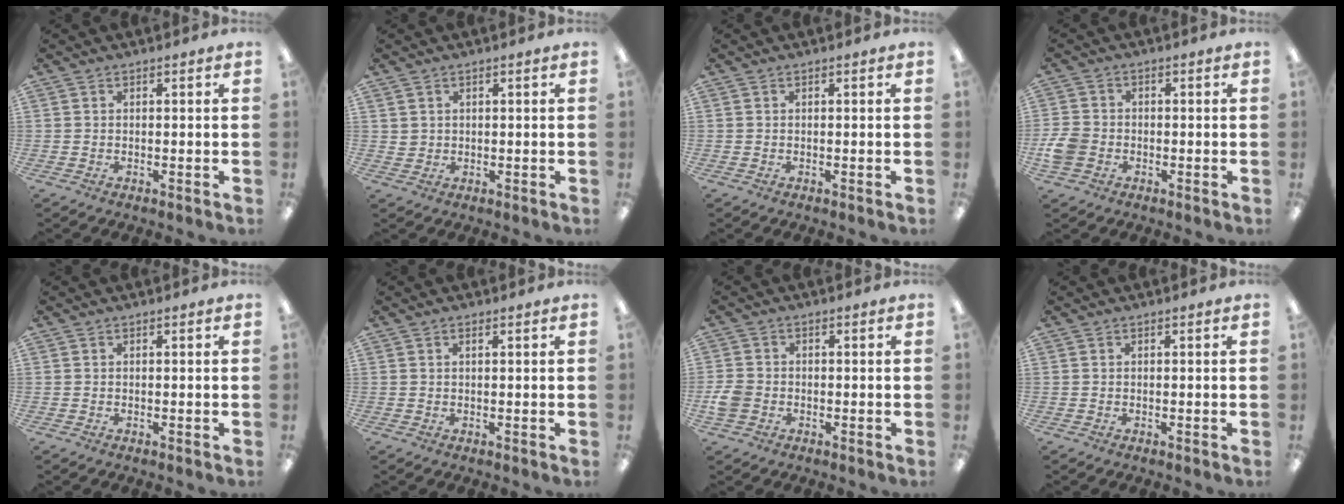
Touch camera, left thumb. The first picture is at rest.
{"total": 1.8, "force": [1.0, 1.5, 0.2], "torque": [-0.005, 0.001, 0.018]}
{"total": 0.0}
{"total": 5.6, "force": [-1.8, 4.5, 3.0], "torque": [-0.065, 0.011, -0.032]}
{"total": 0.0}
{"total": 0.8, "force": [0.4, 0.2, 0.6], "torque": [-0.013, 0.002, 0.007]}
{"total": 4.4, "force": [-1.3, 3.5, 2.4], "torque": [-0.049, 0.007, -0.025]}
{"total": 0.0}